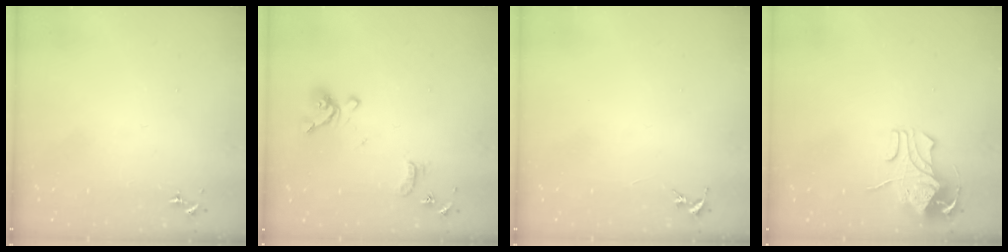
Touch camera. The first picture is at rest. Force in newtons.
{"total": 12.8, "press": 12.7, "slide": 1.4}
{"total": 0.0}
{"total": 8.5, "press": 8.4, "slide": 0.8}